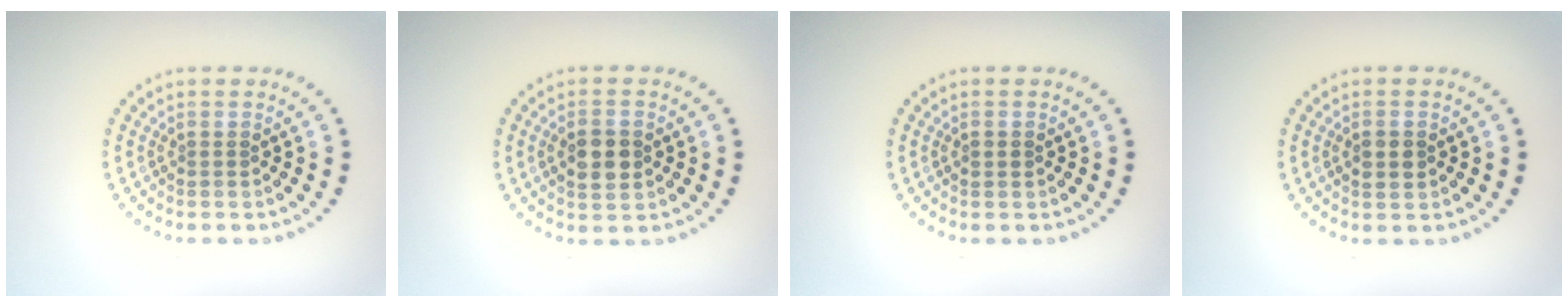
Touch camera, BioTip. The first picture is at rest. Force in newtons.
{"total": 3.3, "press": 3.3, "slide": 0.1}
{"total": 1.0, "press": 1.0, "slide": 0.1}
{"total": 1.3, "press": 1.3, "slide": 0.1}